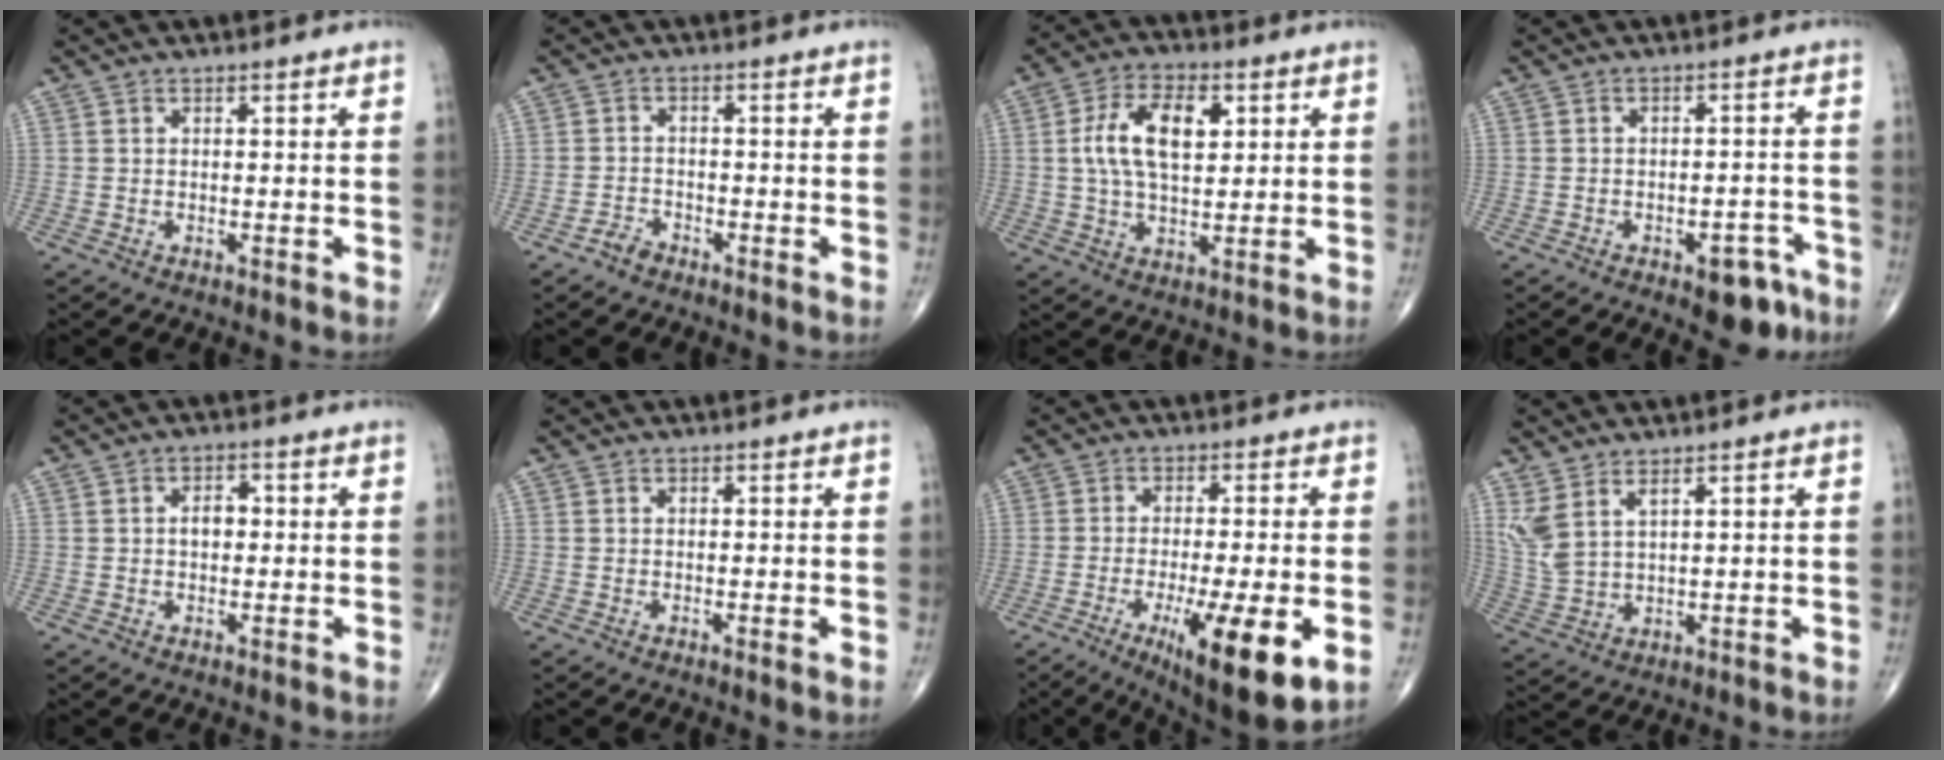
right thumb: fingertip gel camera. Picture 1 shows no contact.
{"total": 2.1, "force": [-1.8, 1.0, 0.5], "torque": [-0.007, 0.006, -0.036]}
{"total": 11.6, "force": [2.5, 6.3, 9.5], "torque": [-0.164, 0.003, 0.043]}
{"total": 6.9, "force": [-4.1, 3.3, 4.3], "torque": [-0.033, 0.034, -0.048]}
{"total": 3.2, "force": [0.1, 2.2, 2.3], "torque": [-0.029, 0.010, -0.002]}
{"total": 0.6, "force": [-0.2, 0.0, 0.5], "torque": [-0.014, -0.002, -0.005]}
{"total": 16.1, "force": [-5.6, 3.7, 14.6], "torque": [-0.208, -0.014, -0.076]}
{"total": 6.4, "force": [3.7, 2.5, 4.6], "torque": [-0.106, -0.017, 0.086]}